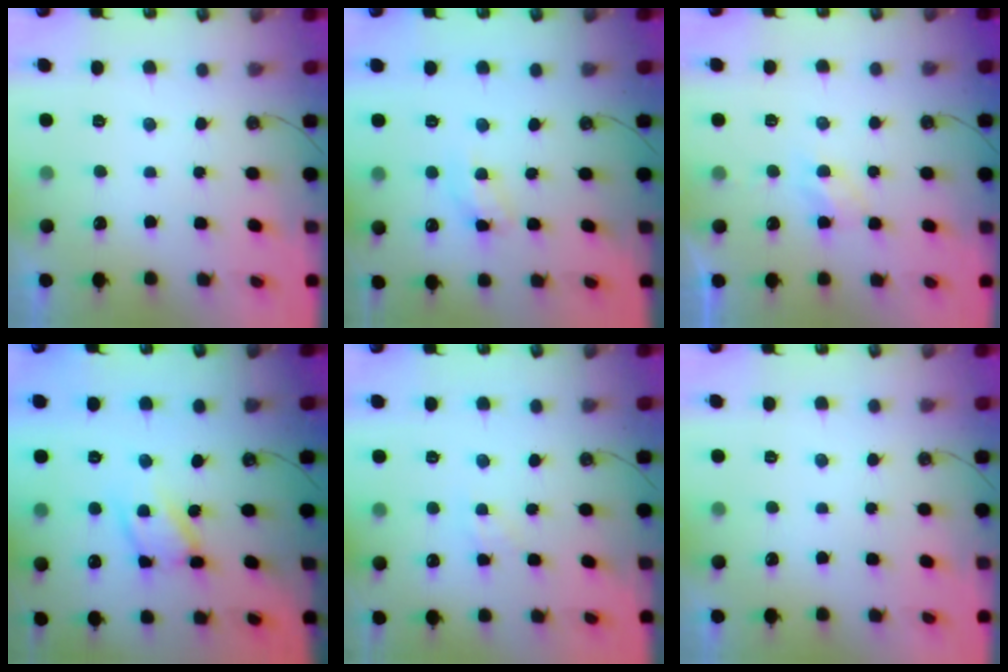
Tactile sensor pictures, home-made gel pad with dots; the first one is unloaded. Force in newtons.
{"total": 7.5, "press": 7.4, "slide": 0.5}
{"total": 3.4, "press": 3.4, "slide": 0.4}
{"total": 12.7, "press": 12.6, "slide": 1.0}
{"total": 1.4, "press": 1.4, "slide": 0.3}
{"total": 0.0}